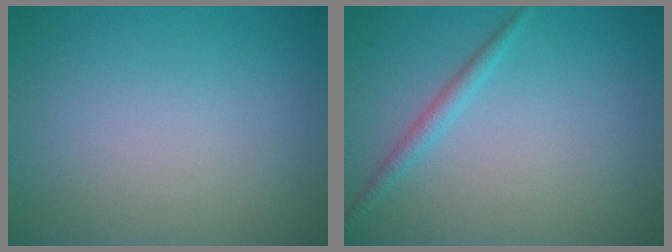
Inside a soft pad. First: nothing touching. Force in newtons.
{"total": 1.5, "press": 1.5, "slide": 0.1}